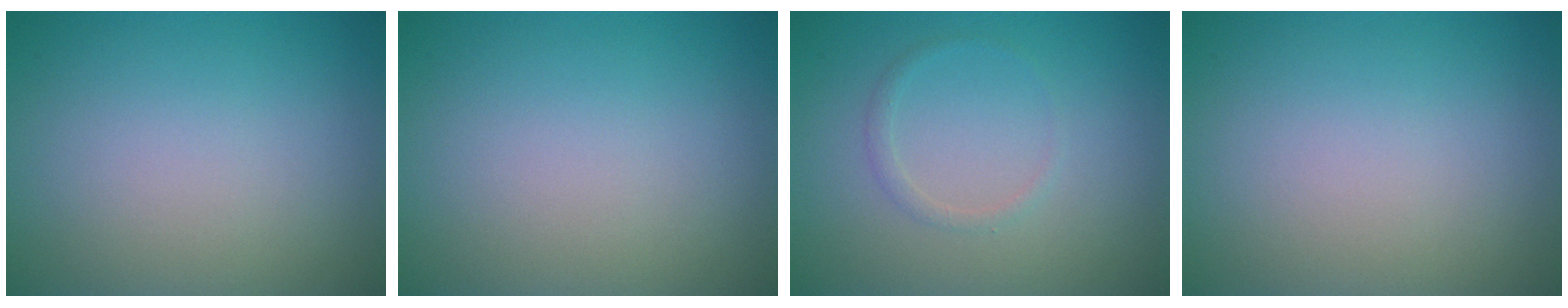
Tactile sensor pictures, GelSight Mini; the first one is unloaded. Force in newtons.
{"total": 0.0}
{"total": 0.9, "press": 0.9, "slide": 0.0}
{"total": 0.0}